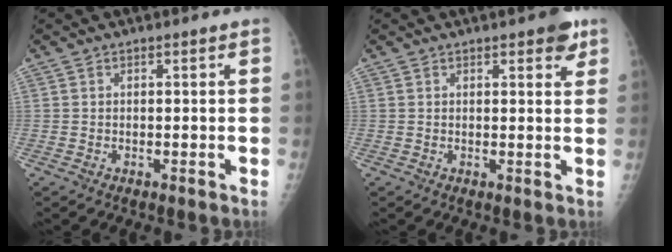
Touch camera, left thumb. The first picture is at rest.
{"total": 4.4, "force": [2.7, 1.6, 3.2], "torque": [-0.024, -0.009, 0.028]}